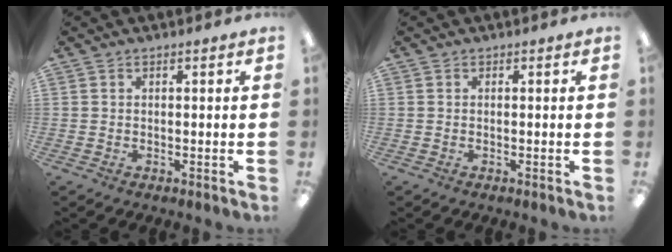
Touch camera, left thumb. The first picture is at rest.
{"total": 0.0}